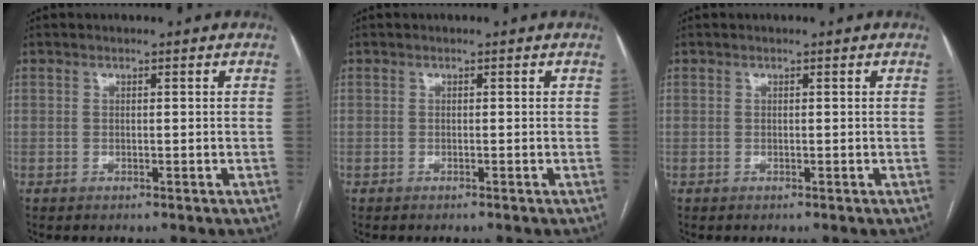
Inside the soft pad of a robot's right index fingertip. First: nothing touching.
{"total": 0.0}
{"total": 0.0}